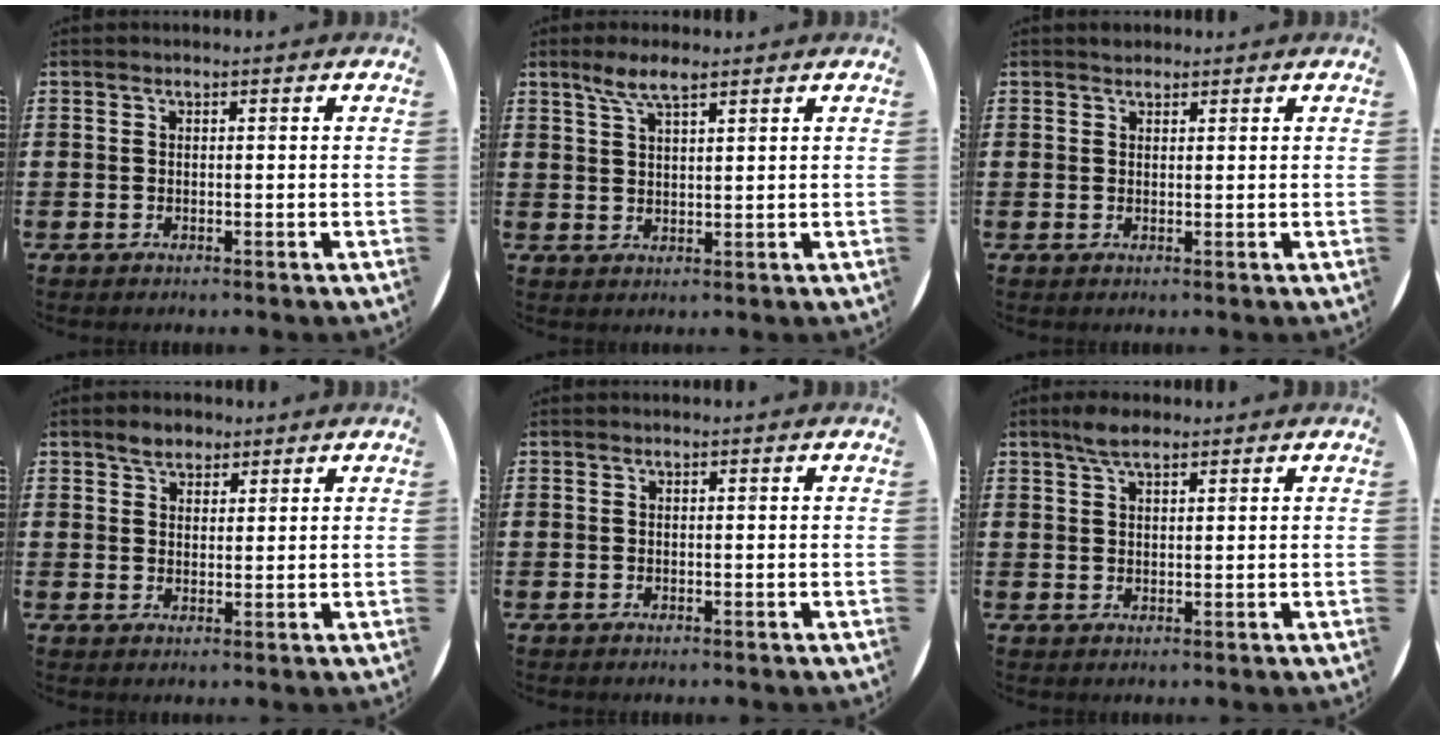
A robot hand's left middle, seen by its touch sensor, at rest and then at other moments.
{"total": 4.5, "force": [3.2, 1.2, 3.0], "torque": [-0.064, 0.007, 0.056]}
{"total": 1.1, "force": [1.0, 0.4, 0.0], "torque": [0.008, 0.001, 0.017]}
{"total": 2.8, "force": [2.3, 1.4, 0.5], "torque": [-0.004, 0.002, 0.044]}
{"total": 0.0}
{"total": 3.1, "force": [2.4, 1.0, 1.8], "torque": [-0.030, 0.003, 0.041]}